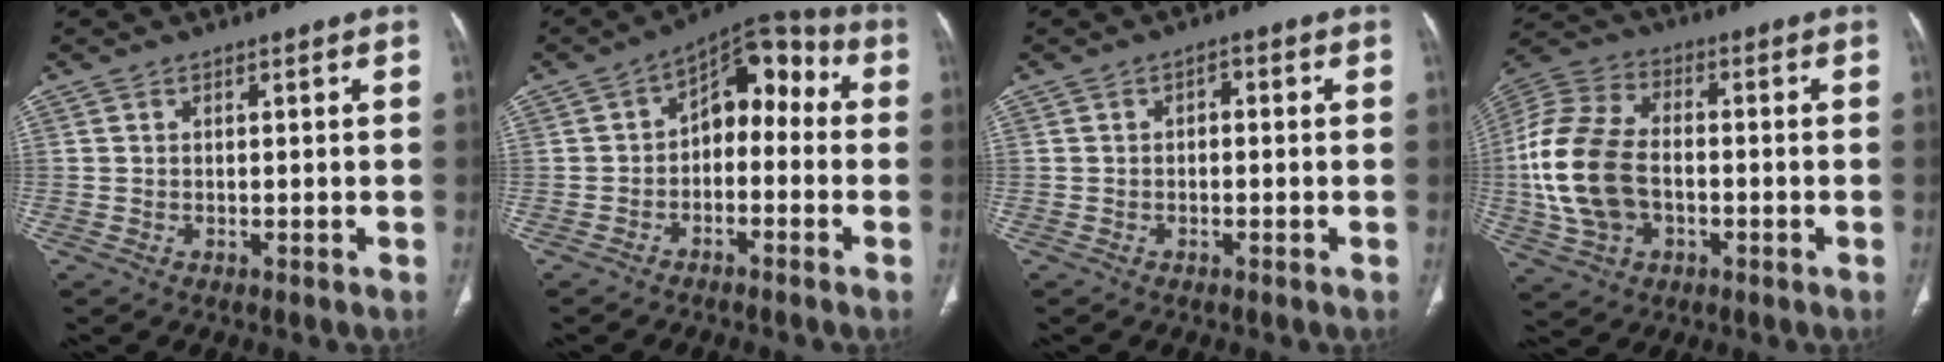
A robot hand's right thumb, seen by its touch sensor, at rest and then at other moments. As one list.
[{"total": 10.5, "force": [-0.8, 6.9, 7.9], "torque": [-0.070, 0.052, -0.029]}, {"total": 1.6, "force": [-0.2, 1.1, 1.2], "torque": [-0.012, 0.012, -0.008]}, {"total": 17.5, "force": [-2.1, 11.5, 13.0], "torque": [-0.278, 0.020, -0.035]}]